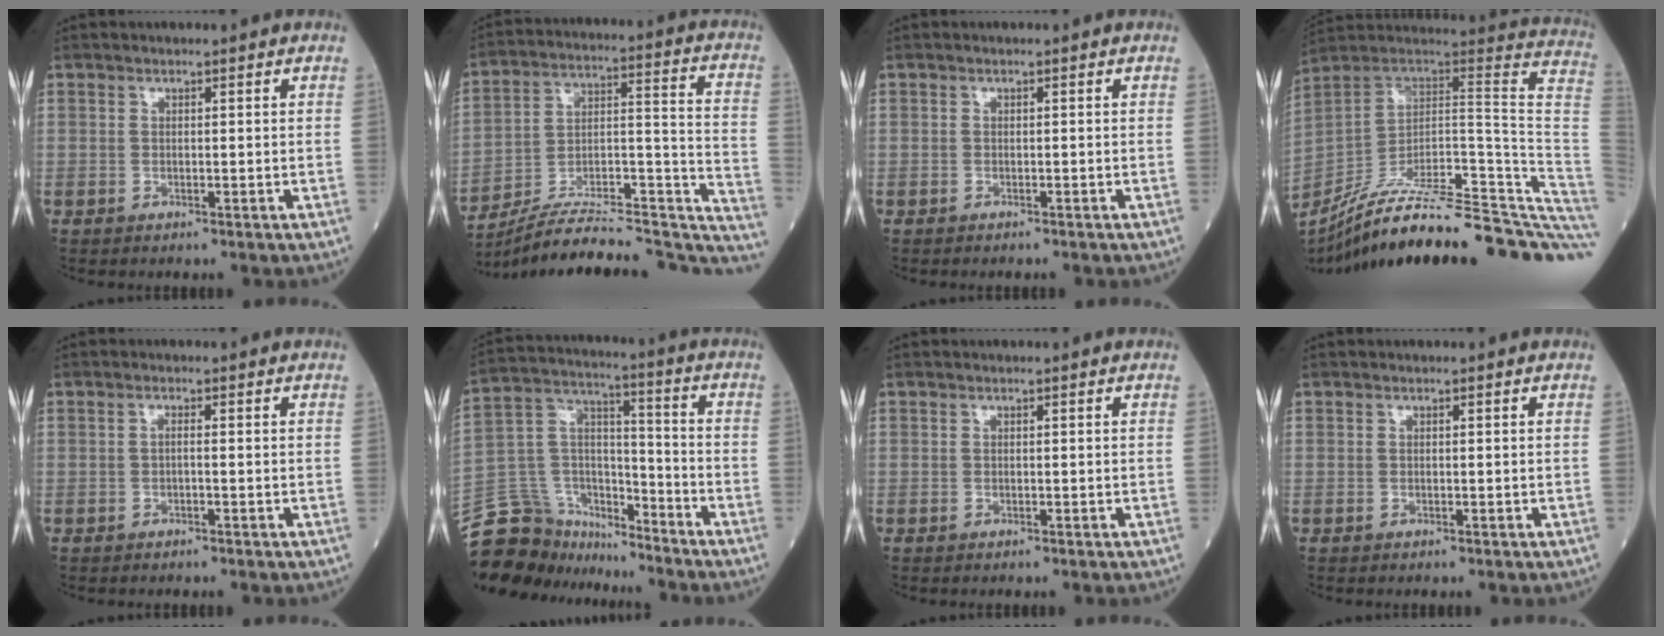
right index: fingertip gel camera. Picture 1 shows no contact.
{"total": 23.4, "force": [-20.2, 3.7, 11.2], "torque": [-0.135, 0.040, -0.316]}
{"total": 0.8, "force": [-0.7, 0.2, 0.2], "torque": [-0.006, -0.001, -0.011]}
{"total": 36.2, "force": [-29.9, 2.6, 20.3], "torque": [-0.171, -0.033, -0.414]}
{"total": 0.8, "force": [-0.2, 0.0, 0.7], "torque": [-0.016, 0.002, -0.006]}
{"total": 16.3, "force": [-14.3, 7.4, 2.9], "torque": [-0.071, 0.076, -0.243]}
{"total": 0.0}
{"total": 0.0}